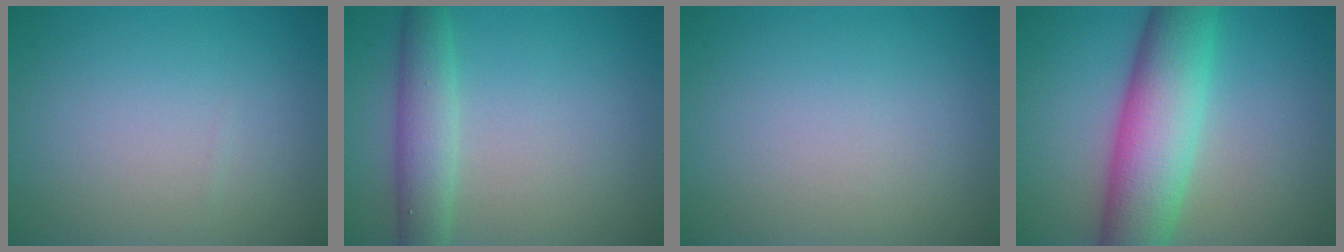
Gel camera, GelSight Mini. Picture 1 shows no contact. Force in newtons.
{"total": 3.8, "press": 3.8, "slide": 0.1}
{"total": 0.0}
{"total": 9.3, "press": 9.3, "slide": 0.4}